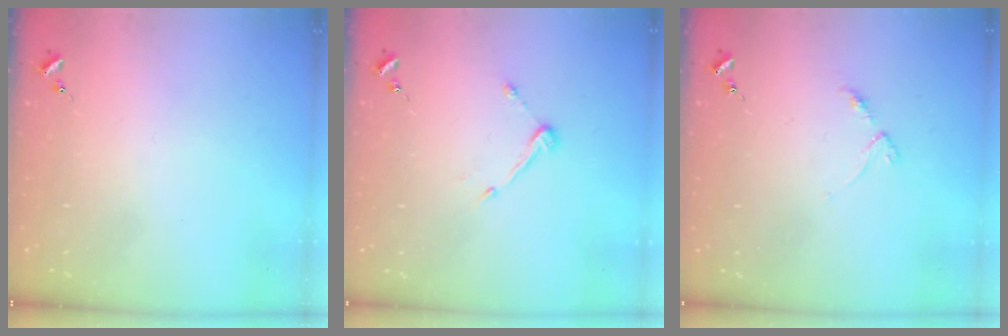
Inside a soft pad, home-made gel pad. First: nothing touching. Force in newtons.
{"total": 6.5, "press": 6.5, "slide": 0.6}
{"total": 4.0, "press": 3.9, "slide": 0.4}